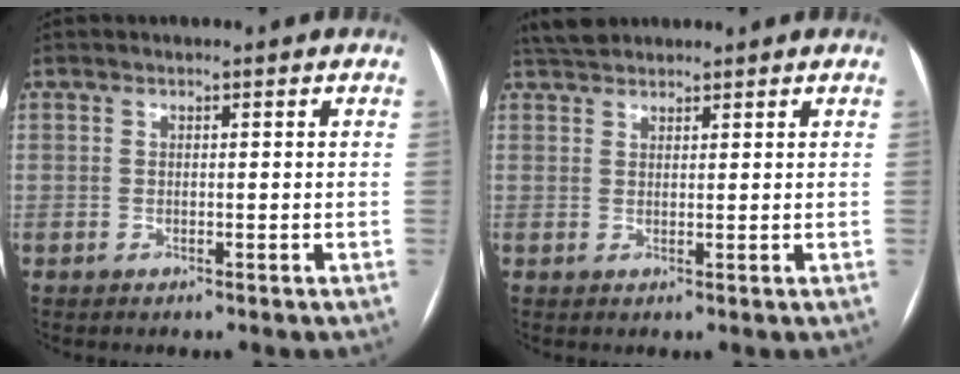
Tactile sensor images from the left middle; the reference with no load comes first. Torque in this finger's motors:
{"motor_torque": [0.26, -0.28, 0.04, 0.00]}